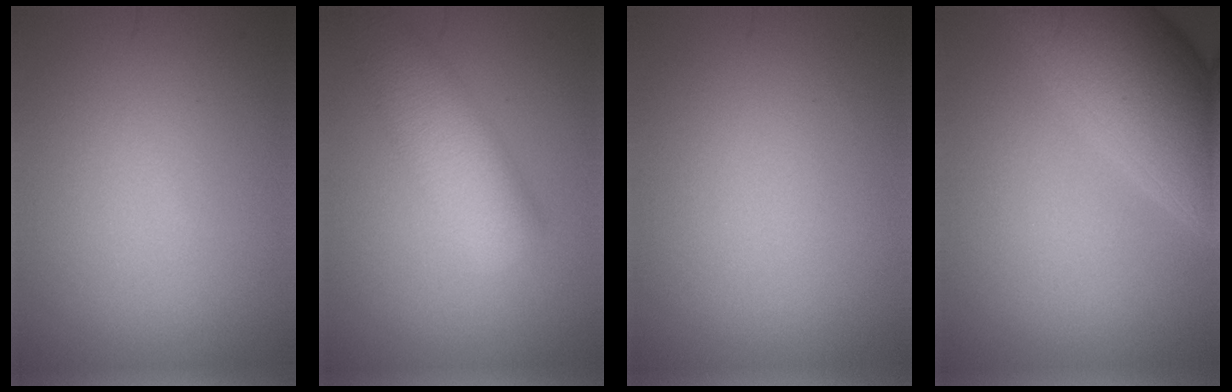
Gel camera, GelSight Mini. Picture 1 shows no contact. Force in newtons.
{"total": 4.9, "press": 4.9, "slide": 0.3}
{"total": 0.0}
{"total": 10.4, "press": 10.4, "slide": 0.3}